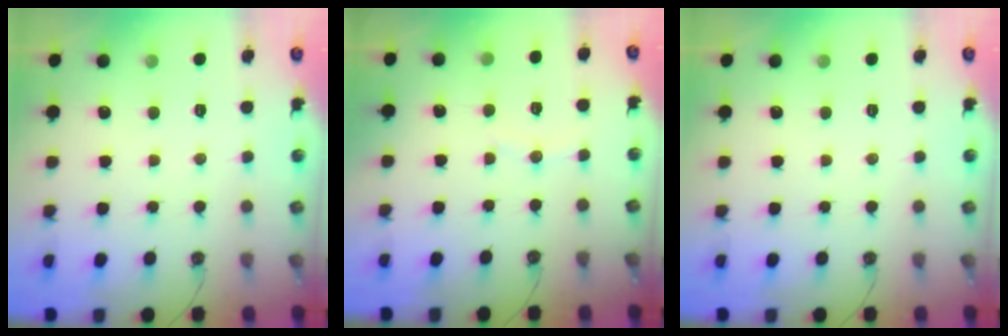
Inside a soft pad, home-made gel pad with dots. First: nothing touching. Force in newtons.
{"total": 5.3, "press": 5.1, "slide": 1.4}
{"total": 0.0}